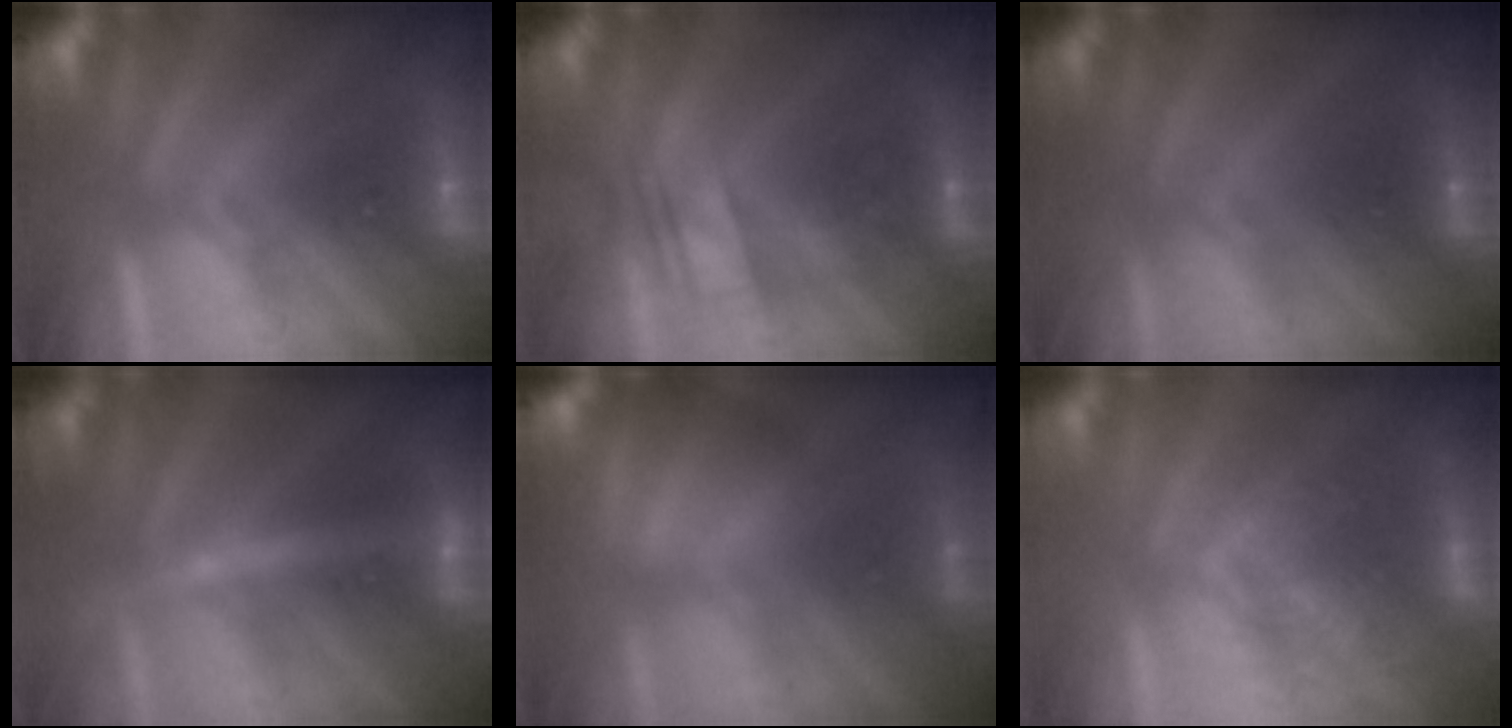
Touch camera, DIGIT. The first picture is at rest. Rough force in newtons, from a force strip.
{"total": 2.2}
{"total": 1.7}
{"total": 2.4}
{"total": 7.4}
{"total": 3.6}